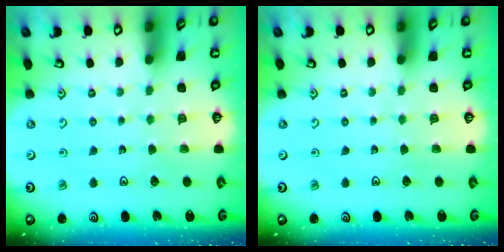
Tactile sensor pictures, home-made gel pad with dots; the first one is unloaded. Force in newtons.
{"total": 0.0}